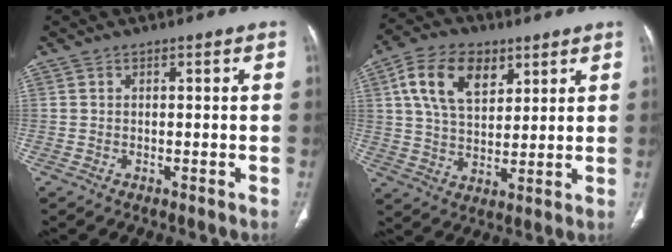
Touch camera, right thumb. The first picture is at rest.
{"total": 12.8, "force": [5.5, 7.9, 8.5], "torque": [-0.136, -0.011, 0.102]}